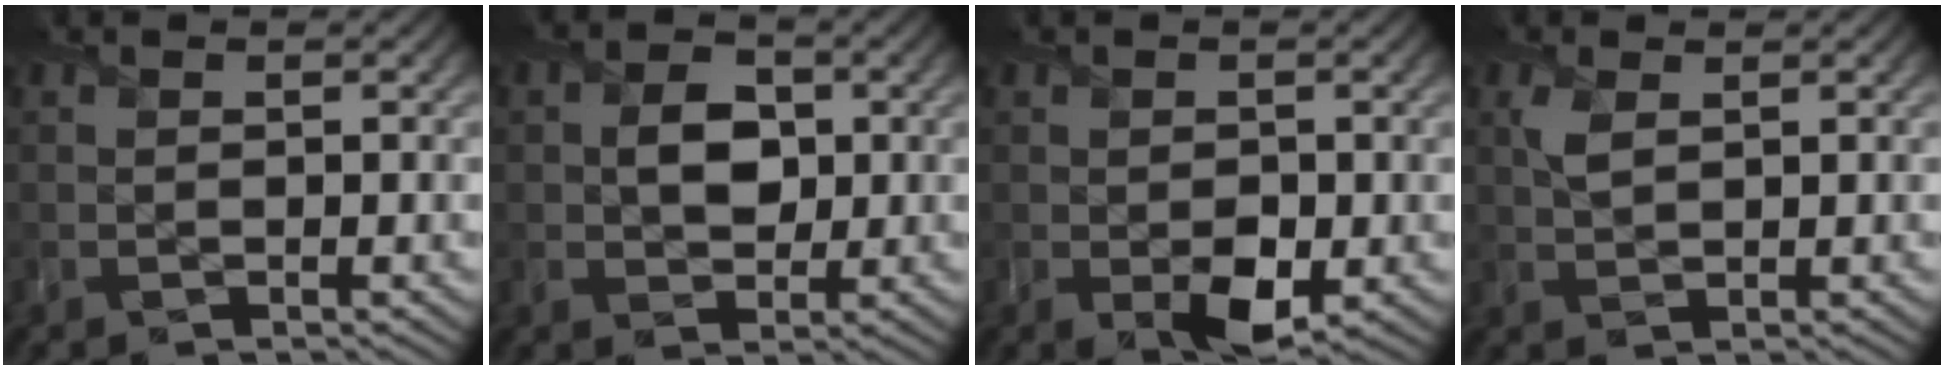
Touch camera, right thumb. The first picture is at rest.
{"total": 4.3, "force": [0.4, 3.3, 2.7], "torque": [-0.055, -0.002, -0.003]}
{"total": 4.0, "force": [-1.0, 2.7, 2.8], "torque": [-0.055, -0.018, -0.013]}
{"total": 2.2, "force": [1.0, 1.0, 1.7], "torque": [-0.046, 0.004, 0.021]}